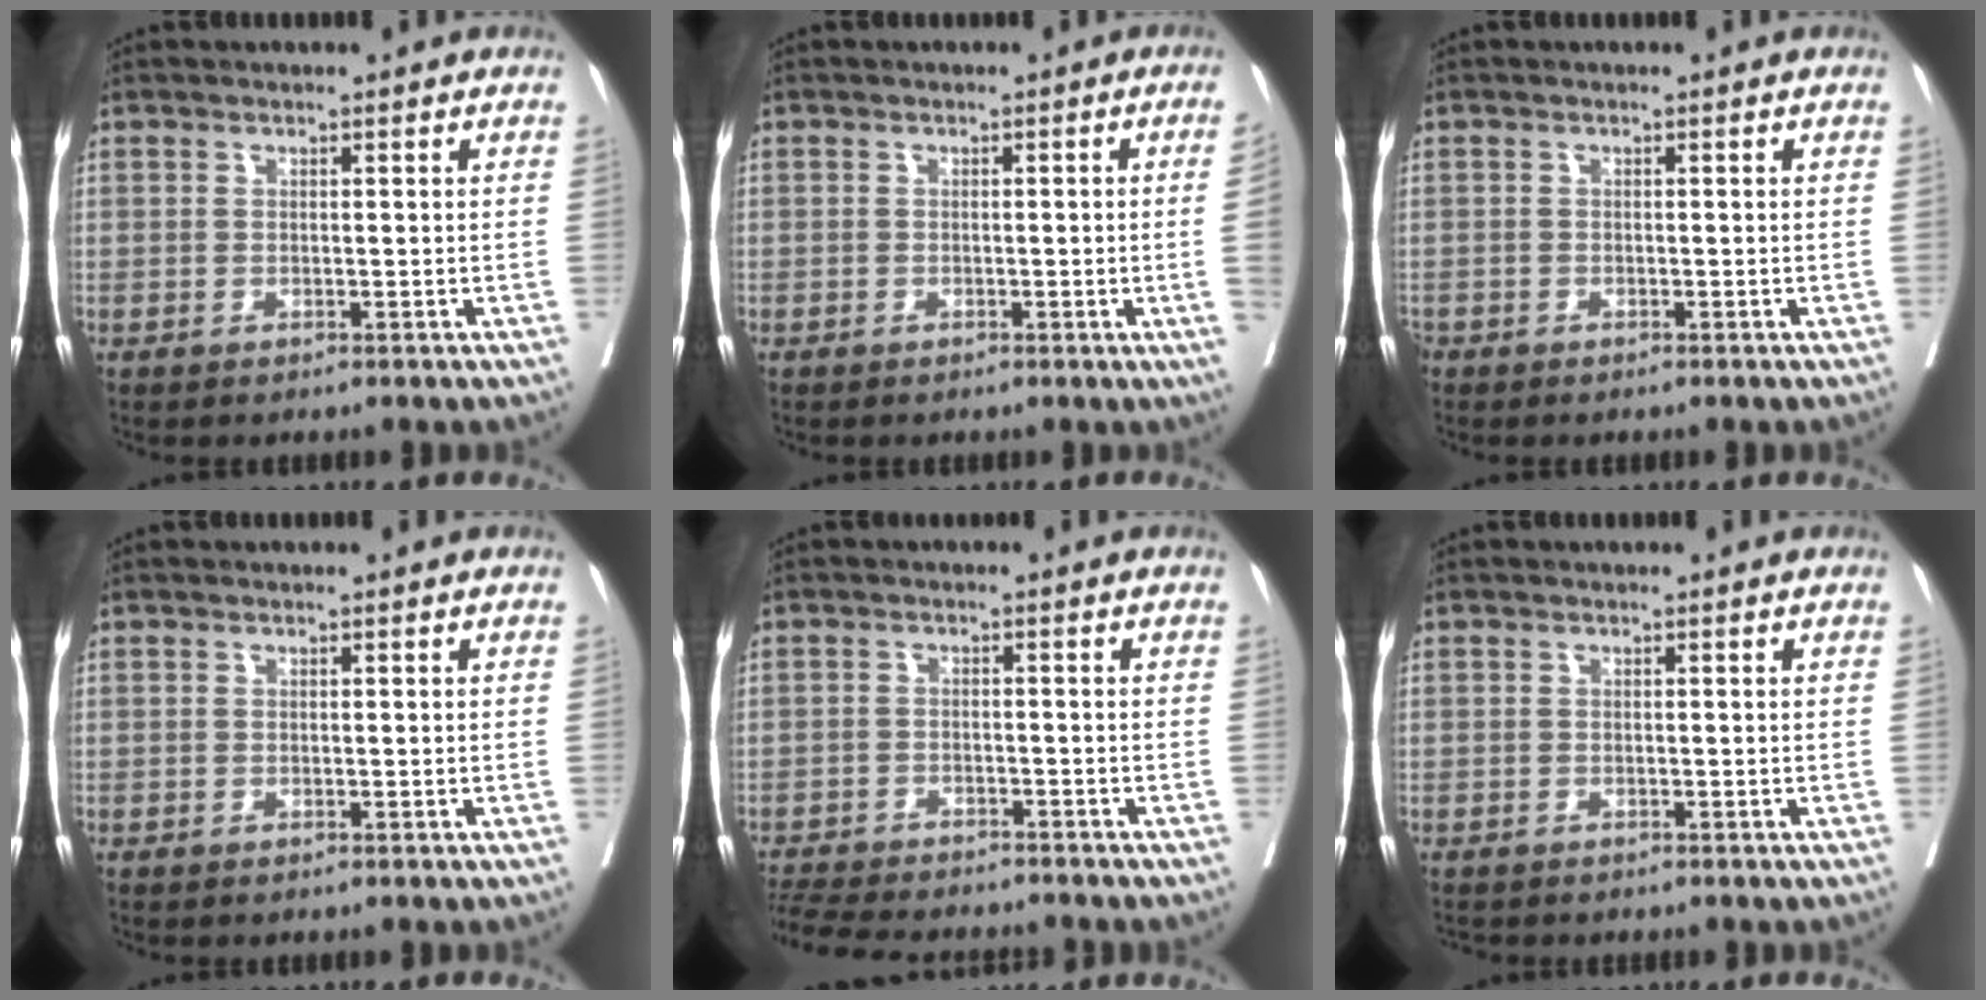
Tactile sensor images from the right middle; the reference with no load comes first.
{"total": 2.7, "force": [-0.4, -0.9, 2.5], "torque": [-0.030, -0.003, -0.003]}
{"total": 1.4, "force": [-1.1, 0.7, 0.3], "torque": [-0.011, -0.001, -0.022]}
{"total": 0.0}
{"total": 12.1, "force": [-11.1, 2.1, 4.4], "torque": [-0.083, -0.012, -0.162]}
{"total": 1.1, "force": [-1.1, 0.3, 0.2], "torque": [-0.013, -0.004, -0.018]}